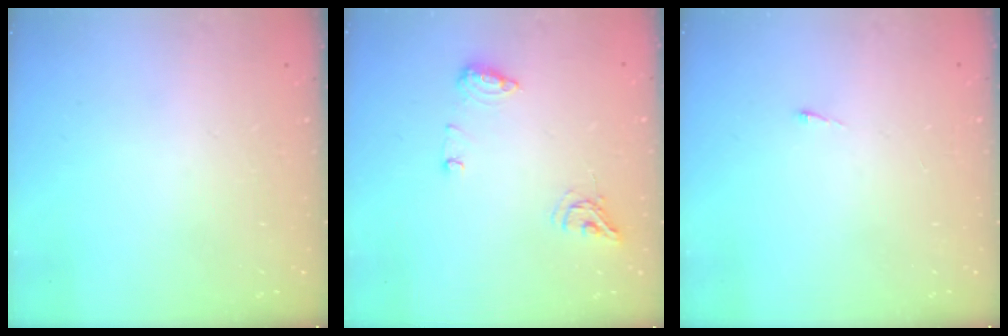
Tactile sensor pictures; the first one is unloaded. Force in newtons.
{"total": 8.8, "press": 8.8, "slide": 0.5}
{"total": 2.7, "press": 2.7, "slide": 0.4}